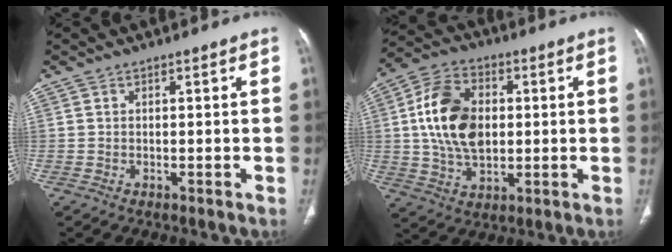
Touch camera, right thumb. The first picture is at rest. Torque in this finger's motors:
{"motor_torque": [0.69, 2.04, 1.35, 0.22, 0.50]}